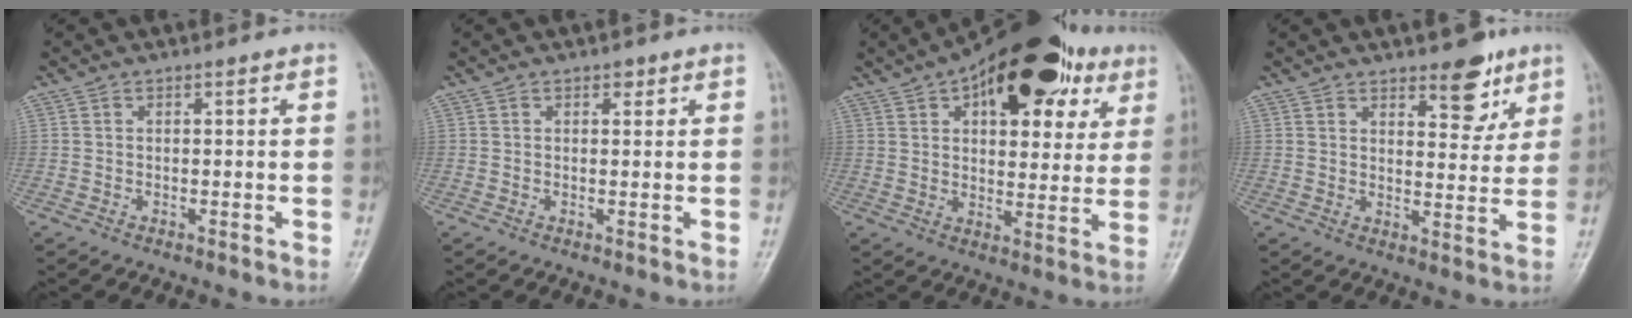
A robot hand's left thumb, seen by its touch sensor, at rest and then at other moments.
{"total": 1.2, "force": [0.7, 0.8, 0.6], "torque": [0.001, -0.002, 0.007]}
{"total": 23.3, "force": [11.0, 12.0, 16.6], "torque": [-0.199, -0.001, 0.158]}
{"total": 8.3, "force": [5.2, 3.7, 5.2], "torque": [-0.041, -0.032, 0.072]}